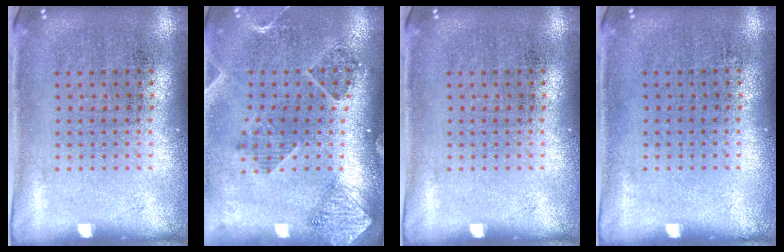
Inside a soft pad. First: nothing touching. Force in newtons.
{"total": 1.5, "press": 1.5, "slide": 0.3}
{"total": 0.0}
{"total": 0.0}